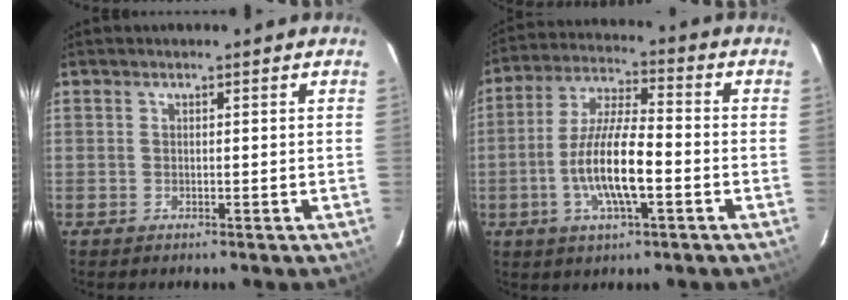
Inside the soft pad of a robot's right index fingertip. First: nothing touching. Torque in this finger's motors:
{"motor_torque": [1.36, -0.78, 0.96, 0.21]}